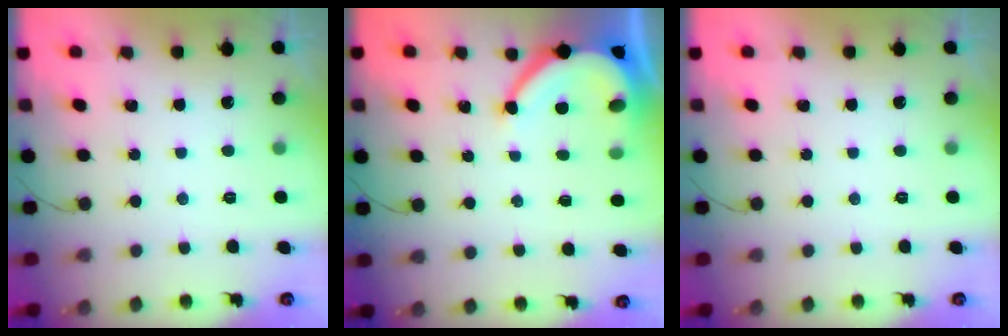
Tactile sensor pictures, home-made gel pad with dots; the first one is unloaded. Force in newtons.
{"total": 7.6, "press": 7.5, "slide": 0.6}
{"total": 0.0}